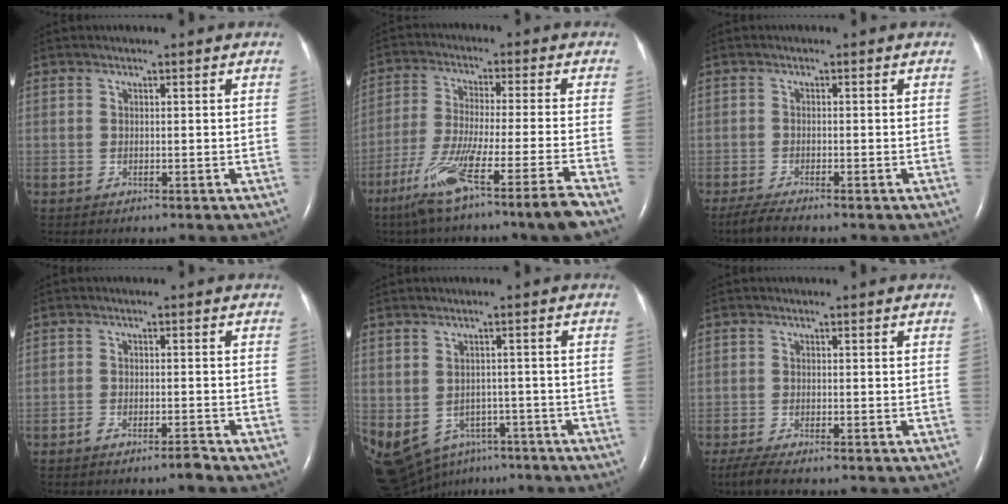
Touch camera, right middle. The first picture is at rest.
{"total": 14.3, "force": [-9.6, -2.4, 10.3], "torque": [-0.190, -0.046, -0.162]}
{"total": 3.1, "force": [-2.5, 0.0, 1.7], "torque": [-0.043, -0.011, -0.048]}
{"total": 1.9, "force": [-1.8, -0.1, 0.8], "torque": [-0.017, -0.001, -0.033]}
{"total": 23.9, "force": [-13.1, 17.1, 10.4], "torque": [-0.332, -0.016, -0.169]}
{"total": 3.7, "force": [-2.9, 0.4, 2.3], "torque": [-0.051, -0.012, -0.051]}